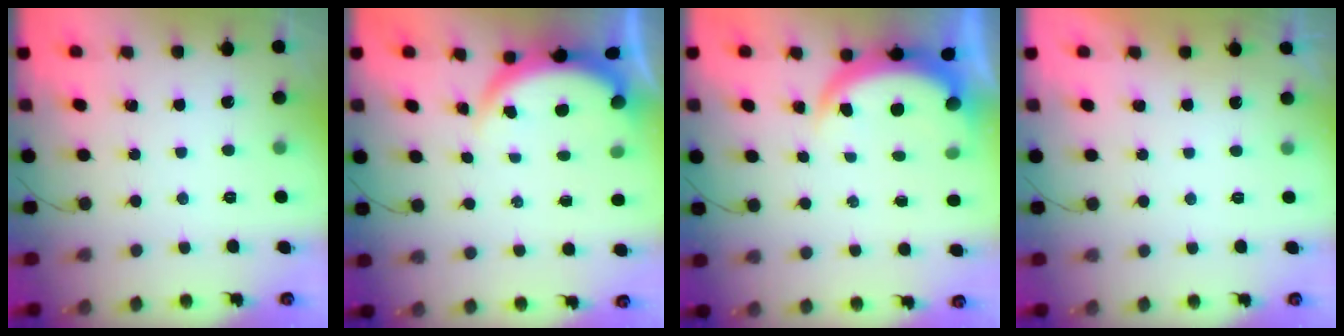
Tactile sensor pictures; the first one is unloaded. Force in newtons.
{"total": 4.0, "press": 4.0, "slide": 0.2}
{"total": 6.5, "press": 6.4, "slide": 0.6}
{"total": 1.1, "press": 1.0, "slide": 0.5}